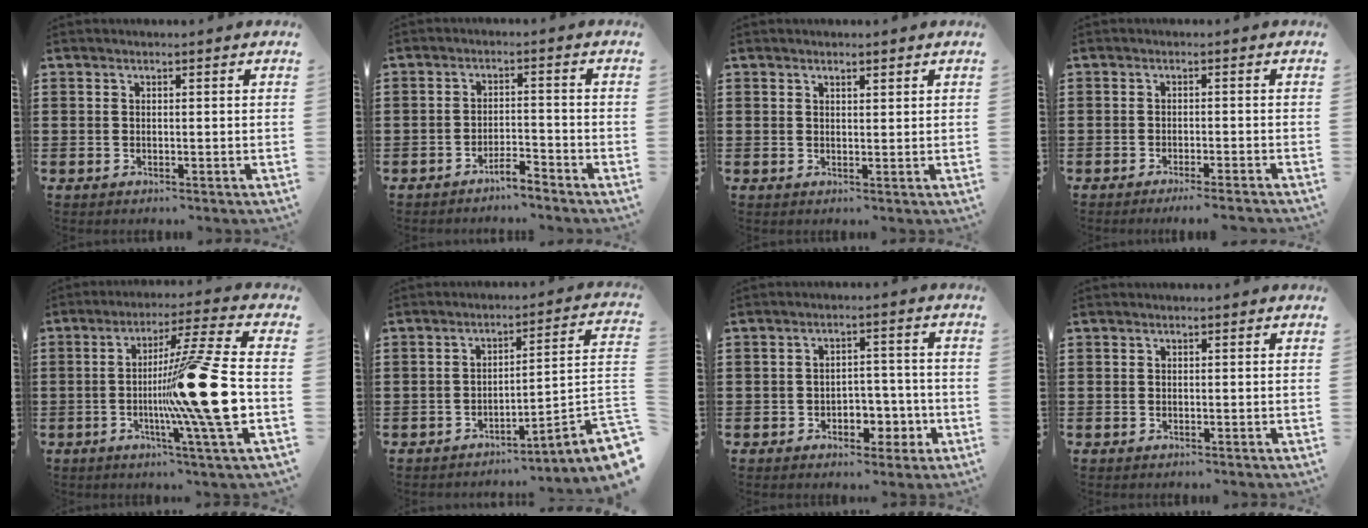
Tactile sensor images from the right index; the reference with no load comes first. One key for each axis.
{"total": 3.0, "fx": -2.9, "fy": 0.1, "fz": 0.9, "tx": -0.021, "ty": 0.002, "tz": -0.058}
{"total": 1.2, "fx": 1.0, "fy": 0.4, "fz": 0.3, "tx": -0.008, "ty": 0.002, "tz": 0.020}
{"total": 1.7, "fx": -1.5, "fy": -0.3, "fz": 0.8, "tx": -0.013, "ty": -0.002, "tz": -0.028}
{"total": 16.9, "fx": -2.4, "fy": -0.2, "fz": 16.7, "tx": -0.248, "ty": -0.022, "tz": -0.049}
{"total": 2.8, "fx": -1.6, "fy": -0.2, "fz": 2.4, "tx": -0.044, "ty": -0.038, "tz": -0.041}
{"total": 4.5, "fx": -2.1, "fy": 3.1, "fz": 2.5, "tx": -0.038, "ty": 0.006, "tz": -0.041}
{"total": 0.0}